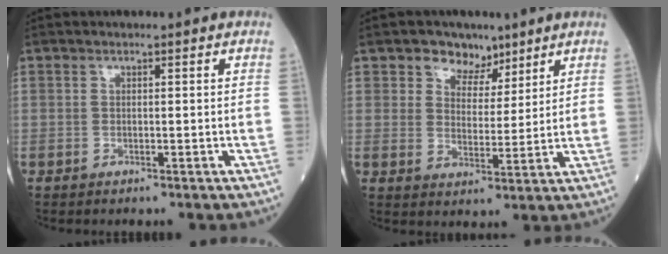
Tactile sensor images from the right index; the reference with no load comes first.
{"total": 5.9, "force": [4.0, 4.0, 1.7], "torque": [-0.020, 0.005, 0.067]}